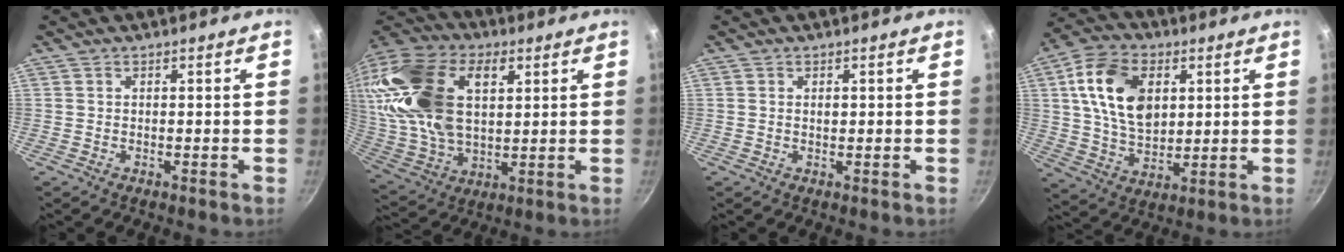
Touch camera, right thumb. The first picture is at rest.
{"total": 26.8, "force": [7.8, 16.3, 19.8], "torque": [-0.391, -0.001, 0.144]}
{"total": 1.0, "force": [0.2, 0.7, 0.8], "torque": [-0.009, 0.002, 0.003]}
{"total": 15.5, "force": [4.0, 10.1, 11.0], "torque": [-0.178, -0.008, 0.072]}